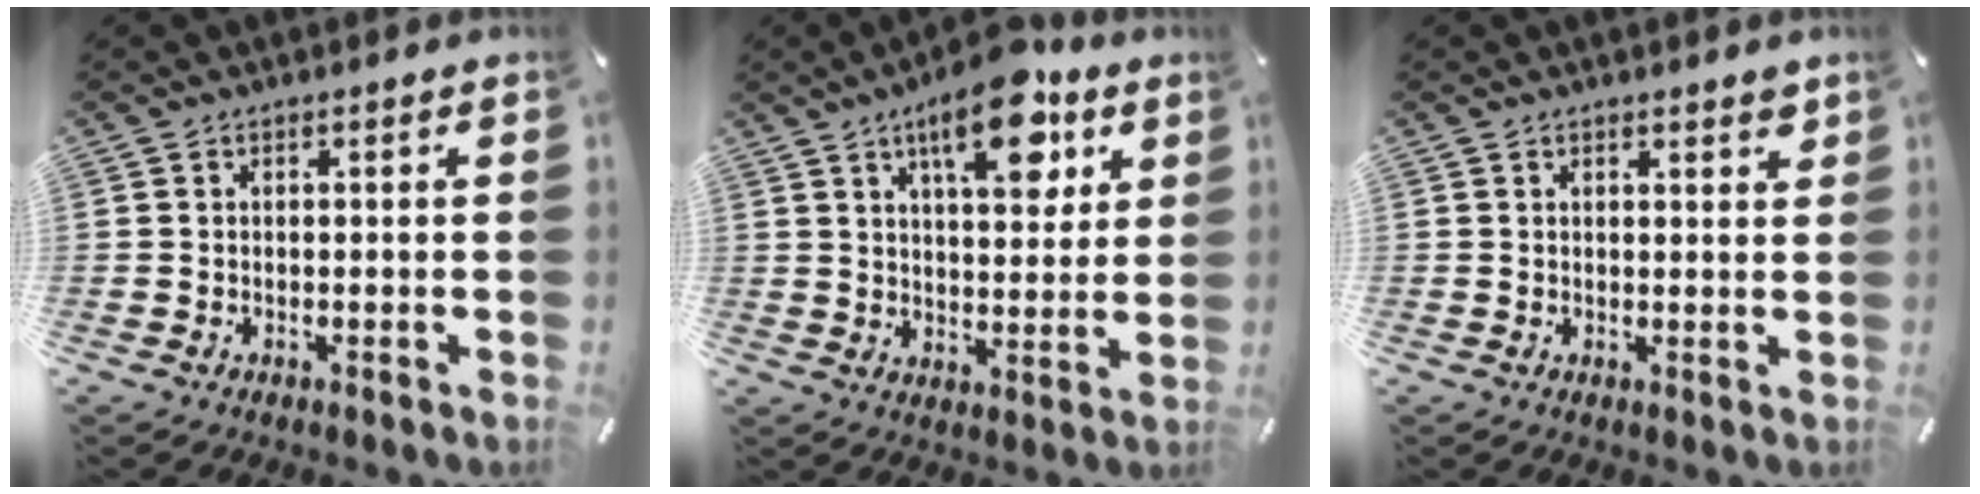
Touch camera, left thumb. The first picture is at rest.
{"total": 15.2, "force": [8.6, 6.8, 10.6], "torque": [-0.146, -0.037, 0.142]}
{"total": 1.9, "force": [1.5, 0.8, 0.9], "torque": [-0.004, -0.009, 0.023]}